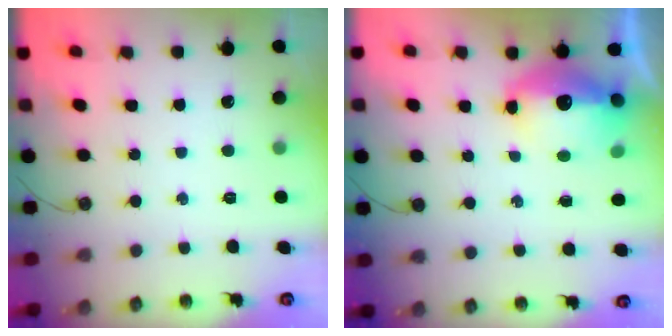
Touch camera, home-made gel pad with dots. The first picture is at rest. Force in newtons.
{"total": 14.6, "press": 14.5, "slide": 1.2}